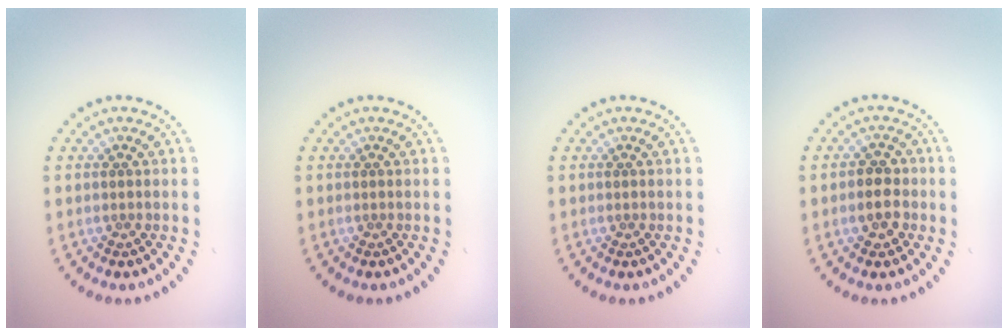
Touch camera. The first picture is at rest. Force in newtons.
{"total": 0.0}
{"total": 0.0}
{"total": 2.5, "press": 2.4, "slide": 0.6}